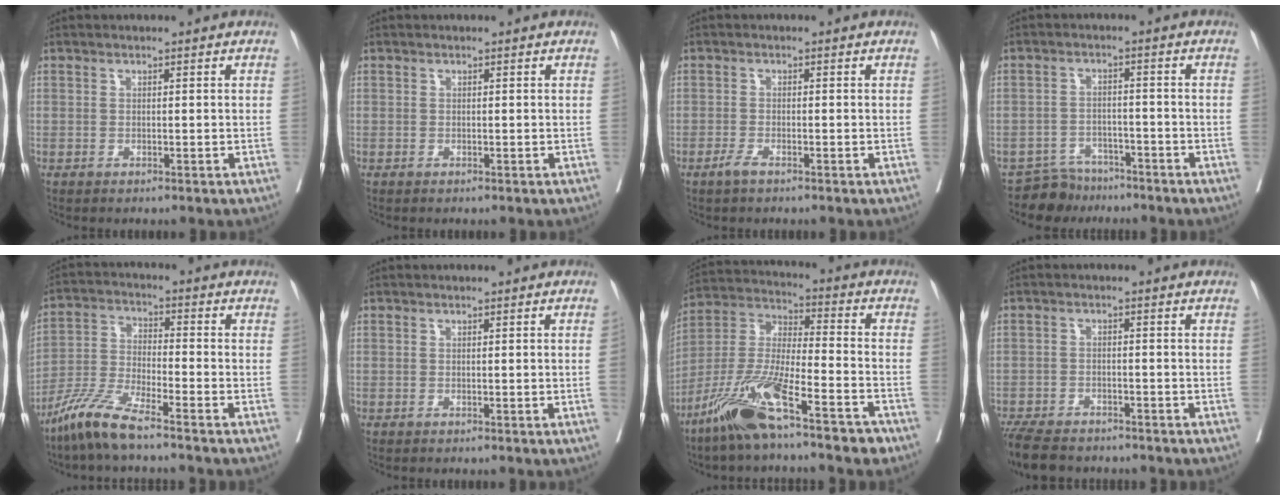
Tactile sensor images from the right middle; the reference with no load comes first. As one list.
[{"total": 0.0}, {"total": 1.5, "force": [-1.1, 0.2, 1.0], "torque": [-0.025, -0.003, -0.022]}, {"total": 4.5, "force": [-4.0, 1.9, -0.8], "torque": [0.012, 0.003, -0.068]}, {"total": 8.2, "force": [-6.5, 0.3, 5.0], "torque": [-0.110, -0.022, -0.136]}, {"total": 1.1, "force": [-0.1, -0.5, 1.0], "torque": [-0.014, -0.003, 0.000]}, {"total": 15.1, "force": [-10.1, 2.5, 10.9], "torque": [-0.227, -0.014, -0.189]}, {"total": 8.7, "force": [-7.5, 2.8, 3.4], "torque": [-0.061, -0.016, -0.119]}]